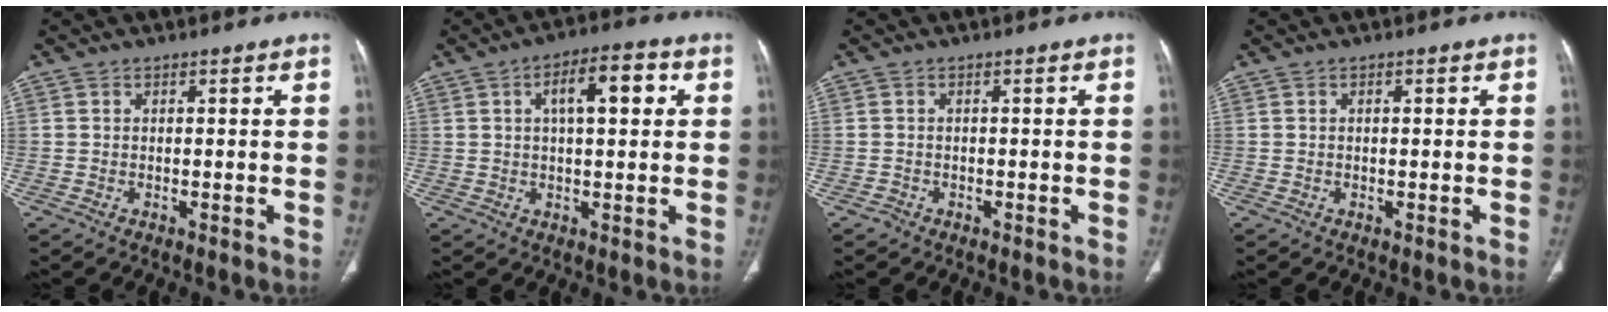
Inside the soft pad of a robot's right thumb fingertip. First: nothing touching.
{"total": 8.8, "force": [2.4, 3.6, 7.7], "torque": [-0.102, 0.016, 0.029]}
{"total": 0.9, "force": [-0.6, 0.7, -0.1], "torque": [-0.001, 0.004, -0.013]}
{"total": 0.6, "force": [0.1, 0.2, 0.6], "torque": [-0.011, 0.005, 0.001]}